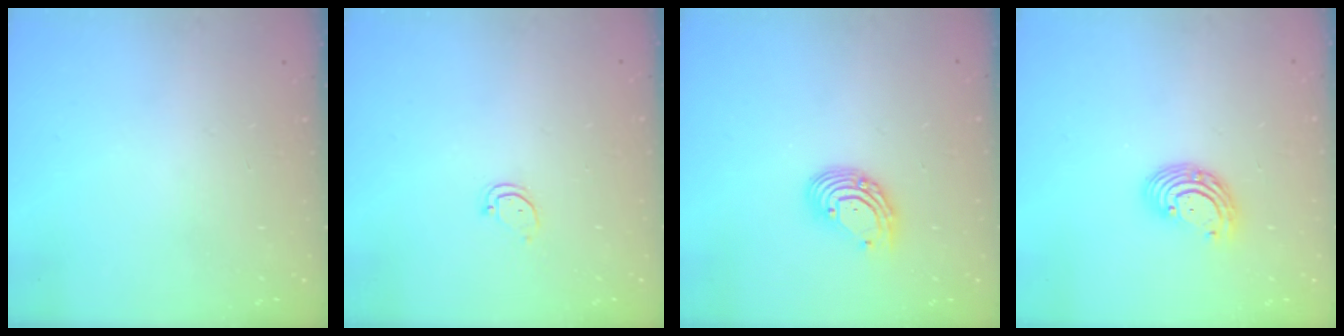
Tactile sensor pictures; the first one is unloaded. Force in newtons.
{"total": 3.5, "press": 3.5, "slide": 0.4}
{"total": 8.3, "press": 8.2, "slide": 0.7}
{"total": 6.2, "press": 6.1, "slide": 0.9}